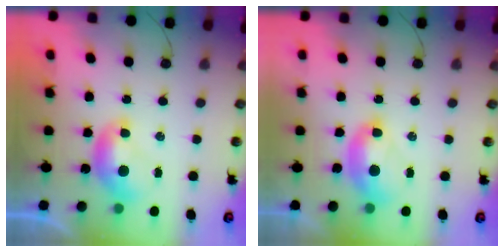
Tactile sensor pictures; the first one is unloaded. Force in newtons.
{"total": 2.5, "press": 2.4, "slide": 0.6}